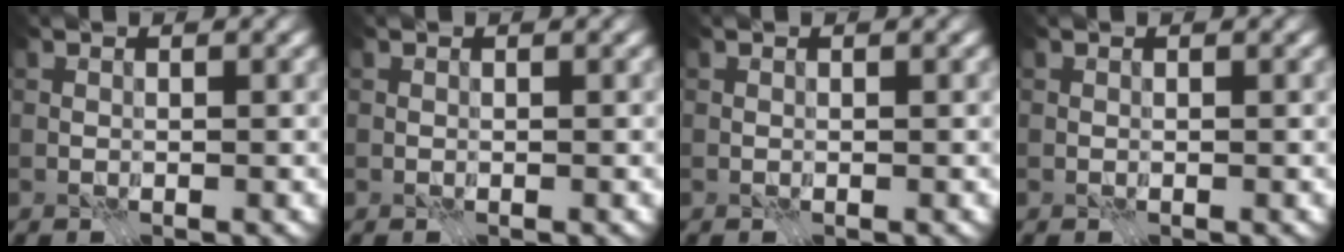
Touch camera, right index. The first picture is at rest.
{"total": 0.0}
{"total": 0.0}
{"total": 0.0}